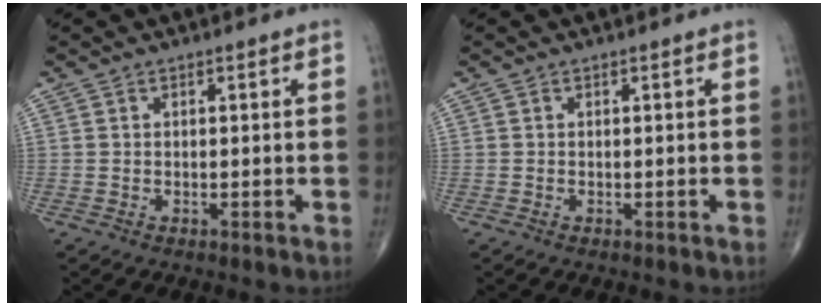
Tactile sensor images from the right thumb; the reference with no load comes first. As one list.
[{"total": 0.0}]